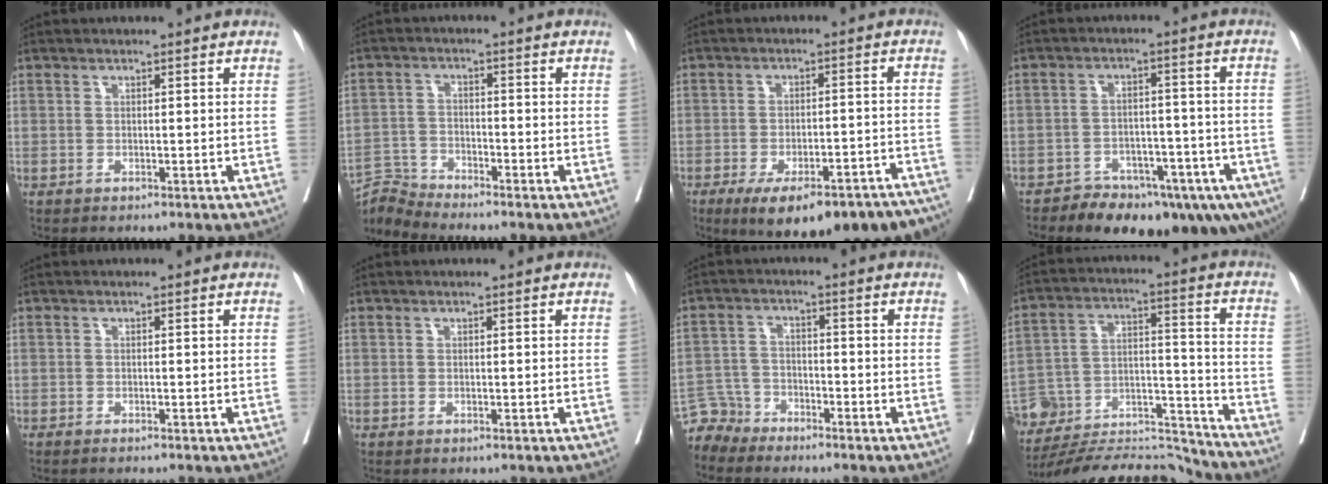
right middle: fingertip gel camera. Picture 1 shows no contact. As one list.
[{"total": 5.1, "force": [-4.7, -1.4, -1.2], "torque": [0.017, -0.005, -0.092]}, {"total": 19.3, "force": [-15.2, 4.9, 10.9], "torque": [-0.113, 0.006, -0.200]}, {"total": 15.7, "force": [-10.4, 7.0, 9.5], "torque": [-0.091, 0.020, -0.137]}, {"total": 1.5, "force": [-1.3, -0.1, 0.7], "torque": [-0.007, 0.002, -0.017]}, {"total": 0.0}, {"total": 4.0, "force": [-3.6, 1.3, -1.2], "torque": [0.026, 0.003, -0.072]}, {"total": 20.3, "force": [-19.8, 2.8, 3.6], "torque": [-0.081, 0.043, -0.306]}]